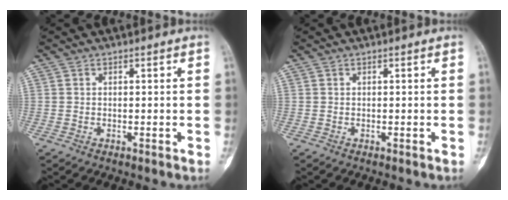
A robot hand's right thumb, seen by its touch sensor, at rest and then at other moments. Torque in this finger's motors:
{"motor_torque": [0.01, -0.01, 0.04, -0.04, 0.01]}